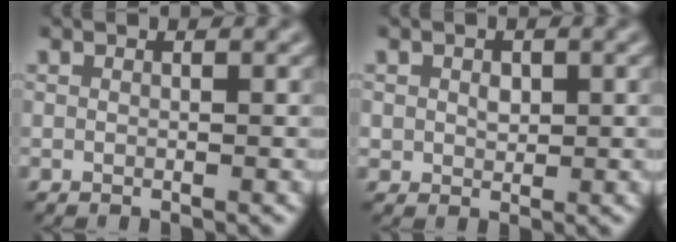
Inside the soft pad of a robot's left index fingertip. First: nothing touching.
{"total": 1.4, "force": [0.4, 1.2, 0.7], "torque": [-0.017, 0.000, 0.007]}